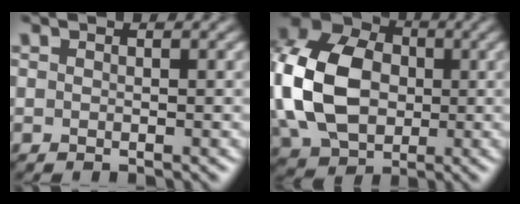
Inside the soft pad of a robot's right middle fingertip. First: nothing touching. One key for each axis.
{"total": 12.9, "fx": 0.0, "fy": 9.7, "fz": 8.6, "tx": -0.216, "ty": 0.007, "tz": 0.002}